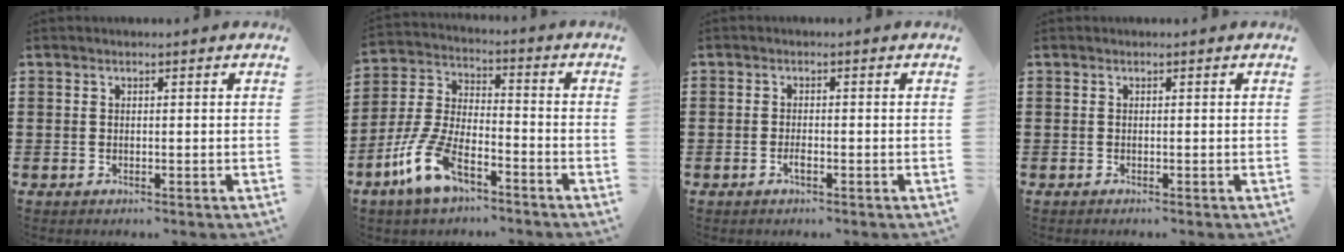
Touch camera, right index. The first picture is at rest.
{"total": 9.6, "force": [-6.0, 3.9, 6.5], "torque": [-0.166, -0.001, -0.120]}
{"total": 1.5, "force": [-0.7, 0.4, 1.2], "torque": [-0.032, -0.006, -0.014]}
{"total": 0.0}